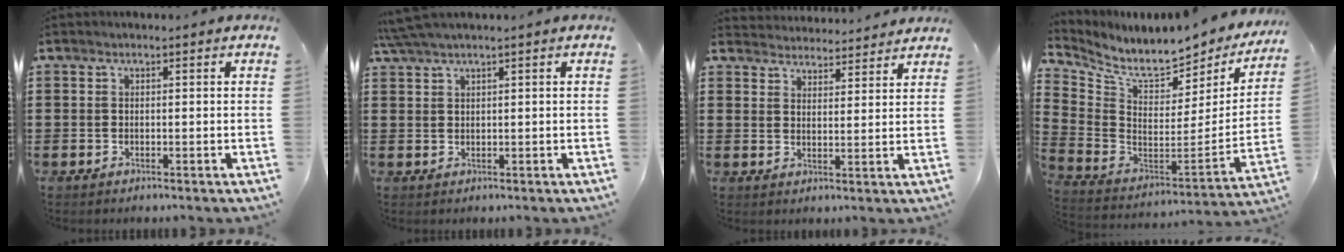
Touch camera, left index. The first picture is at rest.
{"total": 2.3, "force": [1.7, -0.2, 1.5], "torque": [-0.032, 0.000, 0.033]}
{"total": 3.8, "force": [3.8, 0.1, -0.4], "torque": [-0.006, -0.018, 0.068]}
{"total": 6.7, "force": [5.9, 1.4, 2.8], "torque": [-0.088, -0.059, 0.097]}